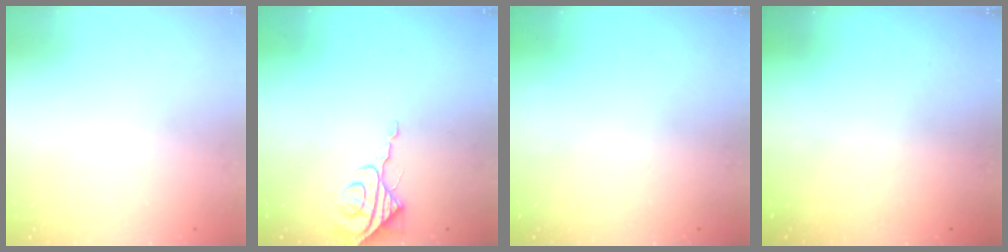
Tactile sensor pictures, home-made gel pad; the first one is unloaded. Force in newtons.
{"total": 8.0, "press": 7.9, "slide": 0.8}
{"total": 0.0}
{"total": 0.0}